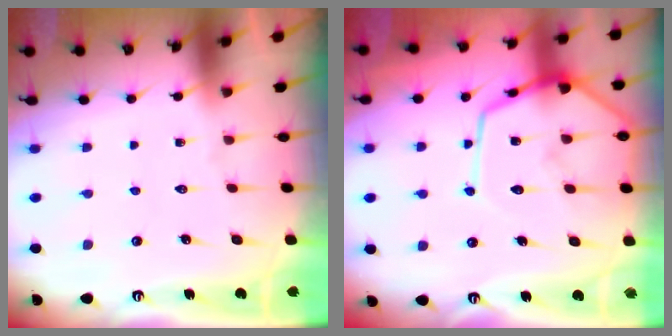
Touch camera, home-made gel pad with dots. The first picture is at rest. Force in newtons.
{"total": 14.6, "press": 14.6, "slide": 1.2}